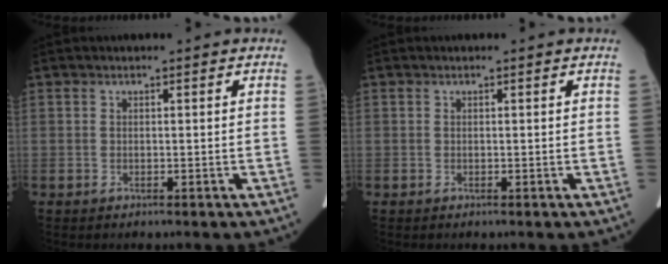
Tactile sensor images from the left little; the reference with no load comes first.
{"total": 0.0}